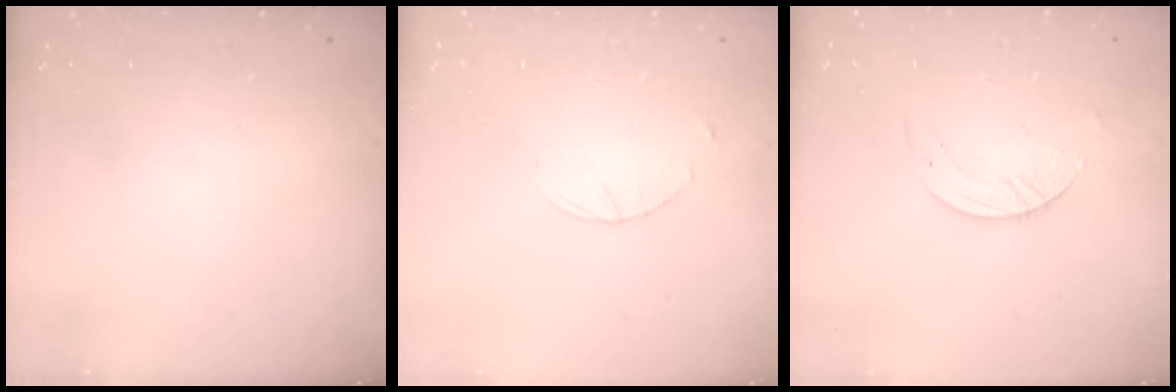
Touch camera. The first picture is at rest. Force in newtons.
{"total": 1.6, "press": 1.6, "slide": 0.2}
{"total": 3.1, "press": 3.1, "slide": 0.2}